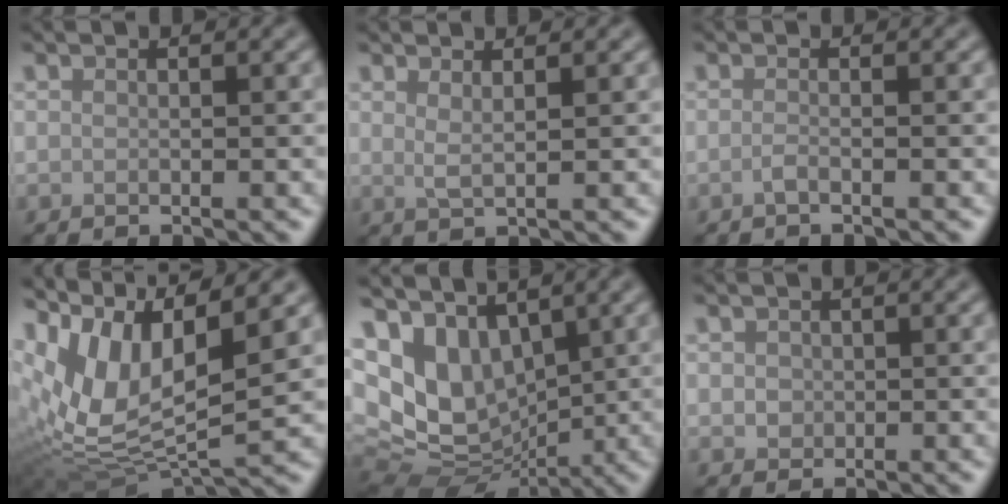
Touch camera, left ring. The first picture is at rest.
{"total": 1.5, "force": [0.7, 0.5, 1.2], "torque": [-0.019, -0.005, 0.009]}
{"total": 1.1, "force": [-0.7, 0.2, 0.8], "torque": [-0.013, 0.000, -0.019]}
{"total": 10.2, "force": [4.0, 4.3, 8.4], "torque": [-0.178, 0.007, 0.074]}
{"total": 8.6, "force": [2.3, 5.6, 6.1], "torque": [-0.115, -0.010, 0.046]}
{"total": 1.1, "force": [0.1, 1.1, 0.4], "torque": [-0.003, -0.005, 0.001]}